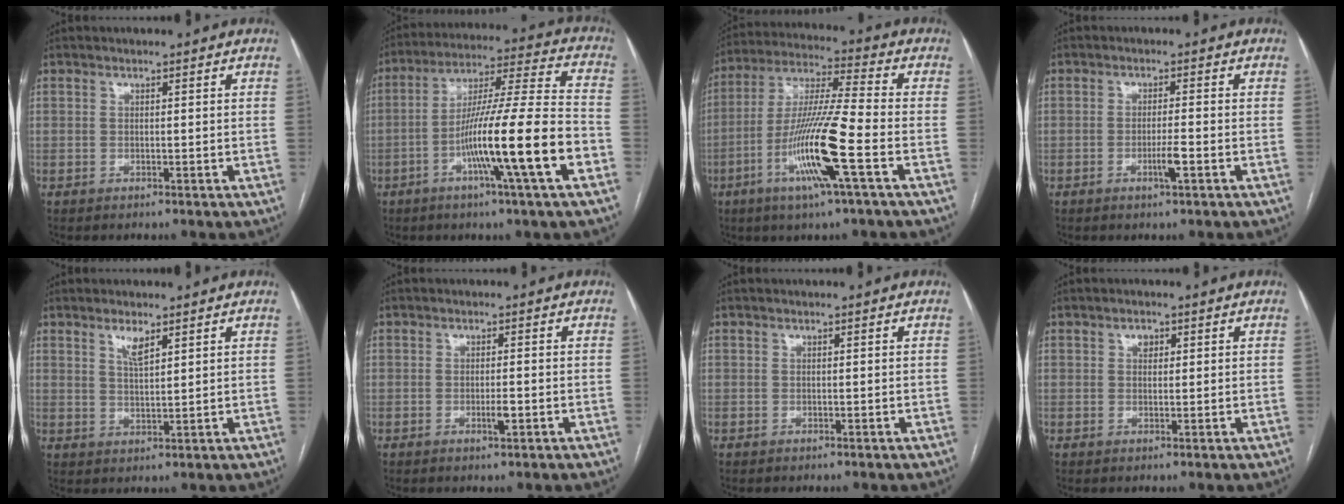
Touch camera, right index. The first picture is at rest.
{"total": 17.7, "force": [-6.3, -0.7, 16.5], "torque": [-0.282, -0.004, -0.109]}
{"total": 14.8, "force": [-5.4, -0.3, 13.7], "torque": [-0.274, -0.011, -0.106]}
{"total": 2.9, "force": [-1.2, -0.1, 2.6], "torque": [-0.048, -0.004, -0.022]}
{"total": 3.1, "force": [2.0, 0.6, 2.2], "torque": [-0.046, -0.002, 0.040]}
{"total": 2.0, "force": [-0.7, 0.3, 1.8], "torque": [-0.032, -0.002, -0.010]}
{"total": 0.0}
{"total": 1.4, "force": [0.6, 1.0, 0.8], "torque": [-0.012, 0.003, 0.009]}